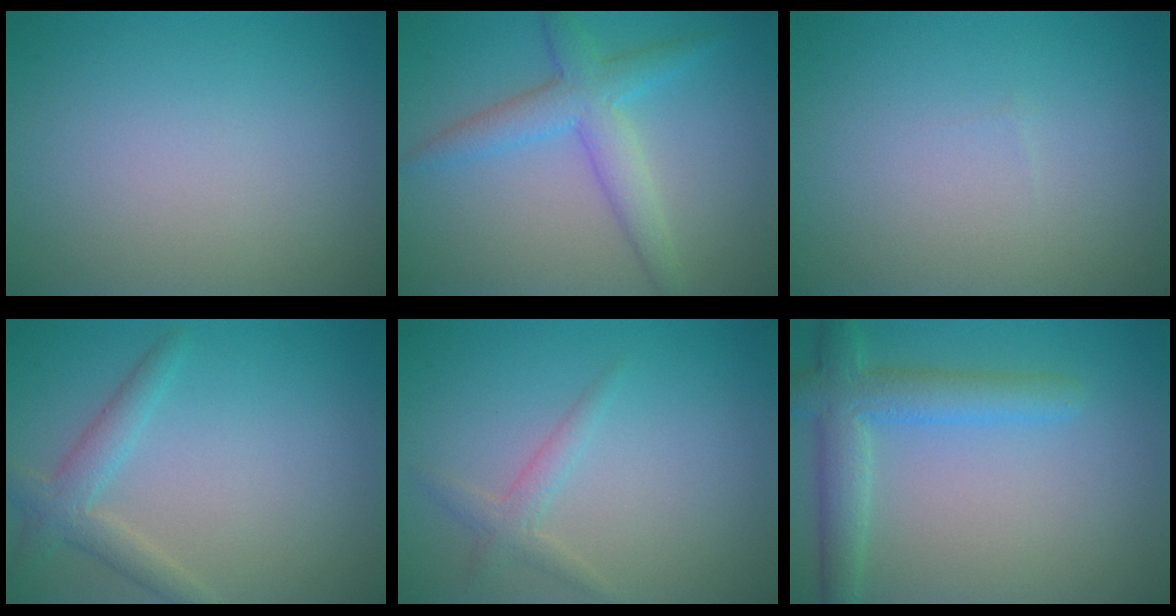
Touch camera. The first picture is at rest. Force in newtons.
{"total": 4.2, "press": 4.2, "slide": 0.1}
{"total": 0.0}
{"total": 2.7, "press": 2.7, "slide": 0.3}
{"total": 1.6, "press": 1.6, "slide": 0.0}
{"total": 4.5, "press": 4.5, "slide": 0.4}